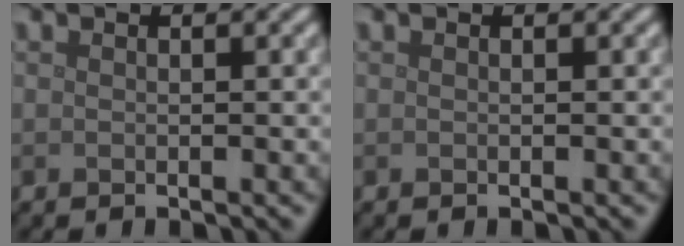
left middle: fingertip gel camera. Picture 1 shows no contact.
{"total": 0.0}